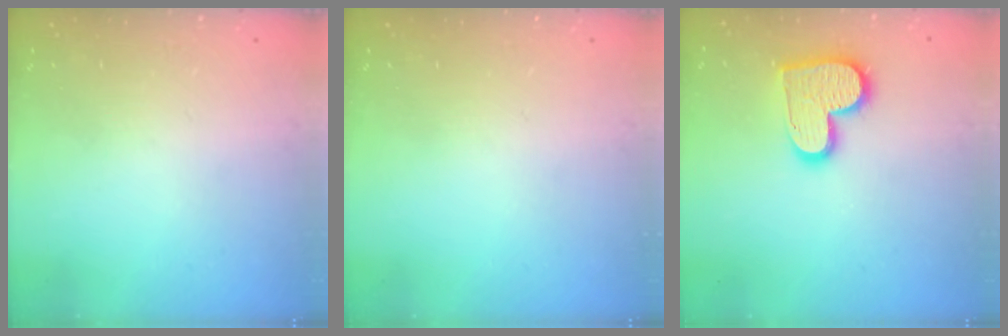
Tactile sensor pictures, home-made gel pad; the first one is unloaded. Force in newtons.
{"total": 0.0}
{"total": 13.8, "press": 13.7, "slide": 1.1}